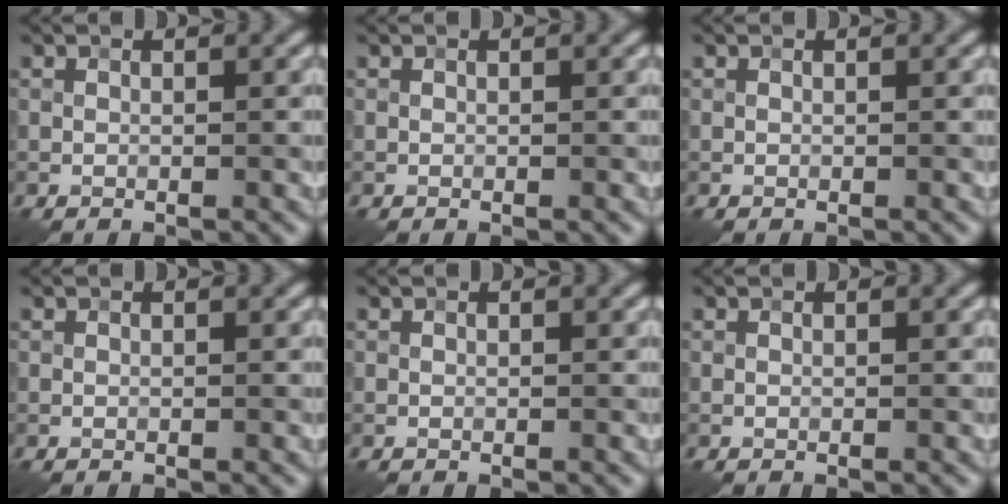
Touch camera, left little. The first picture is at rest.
{"total": 0.0}
{"total": 0.0}
{"total": 0.0}
{"total": 0.0}
{"total": 0.0}